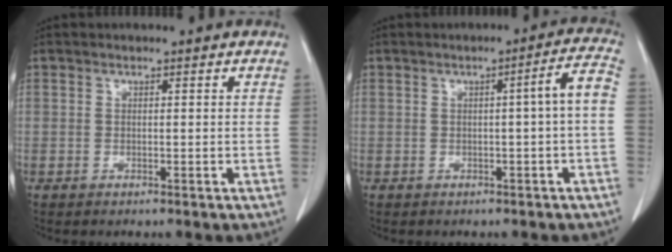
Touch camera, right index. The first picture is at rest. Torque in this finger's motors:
{"motor_torque": [0.54, -0.08, 0.16, 0.05]}